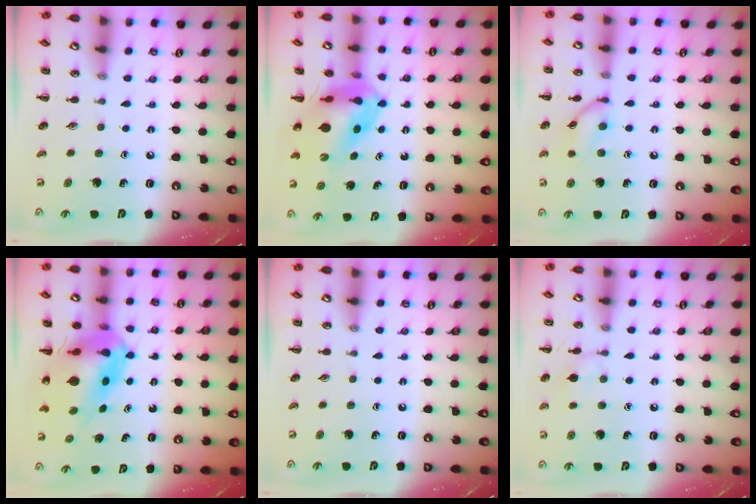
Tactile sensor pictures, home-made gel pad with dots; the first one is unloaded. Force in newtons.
{"total": 9.9, "press": 9.5, "slide": 2.8}
{"total": 9.9, "press": 9.9, "slide": 0.4}
{"total": 10.8, "press": 10.2, "slide": 3.4}
{"total": 0.0}
{"total": 7.0, "press": 6.7, "slide": 1.7}